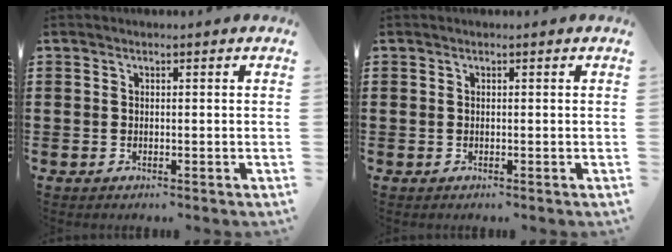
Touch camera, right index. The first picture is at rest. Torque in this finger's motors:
{"motor_torque": [0.18, 0.53, -0.01, 0.01]}